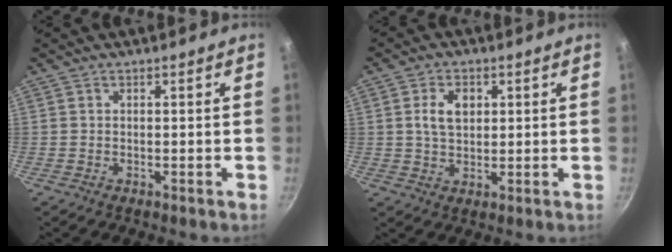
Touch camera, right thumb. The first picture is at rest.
{"total": 5.9, "force": [1.5, 4.0, 4.1], "torque": [-0.058, -0.003, 0.026]}